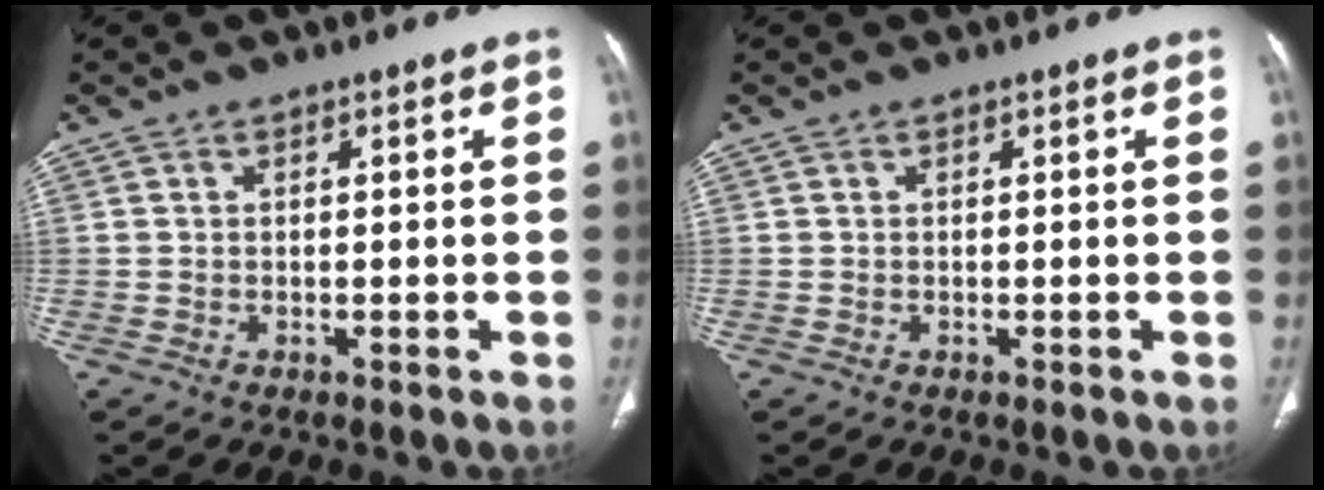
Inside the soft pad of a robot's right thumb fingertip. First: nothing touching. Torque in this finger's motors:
{"motor_torque": [-0.52, 0.52, 0.20, 0.20, 0.05]}